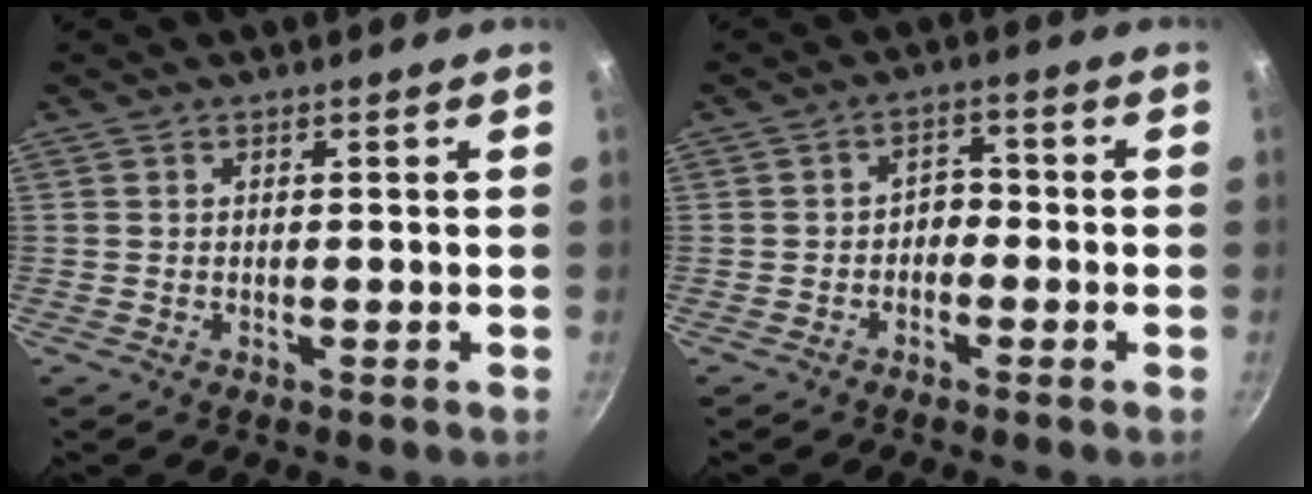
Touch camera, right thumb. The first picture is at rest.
{"total": 2.9, "force": [-1.3, 2.1, 1.7], "torque": [-0.009, 0.019, -0.025]}